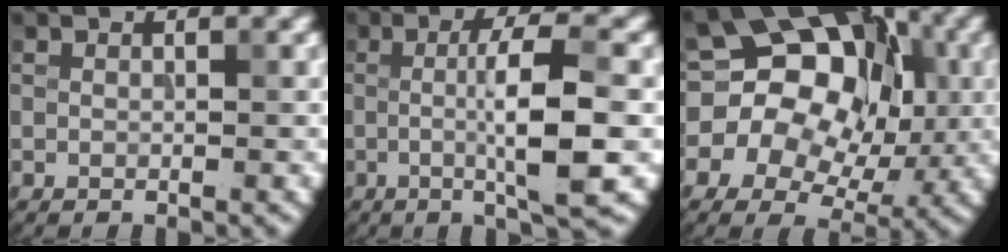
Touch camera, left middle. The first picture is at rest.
{"total": 7.2, "force": [-0.7, 1.2, 7.1], "torque": [-0.112, 0.004, -0.016]}
{"total": 15.0, "force": [1.7, 11.9, 8.9], "torque": [-0.122, 0.031, -0.003]}